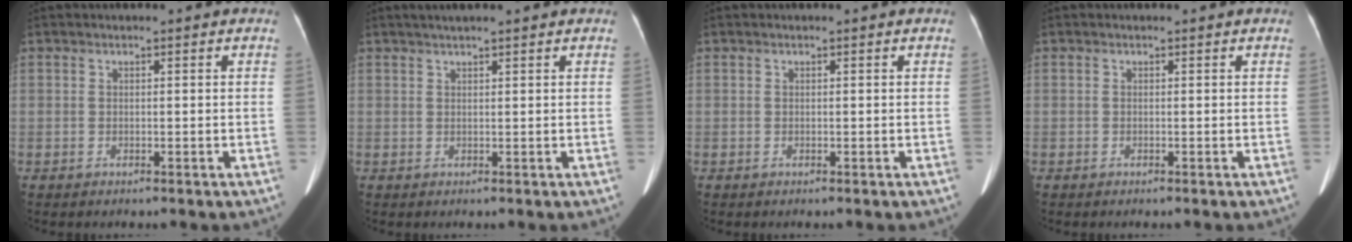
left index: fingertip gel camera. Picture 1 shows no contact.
{"total": 3.3, "force": [2.6, -0.1, 1.9], "torque": [-0.025, 0.023, 0.043]}
{"total": 0.0}
{"total": 0.0}